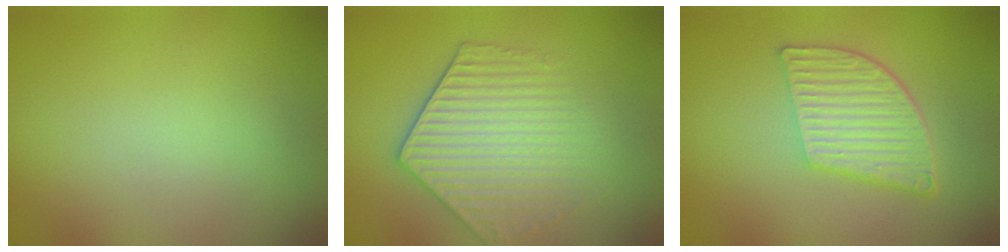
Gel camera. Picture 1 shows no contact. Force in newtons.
{"total": 4.4, "press": 3.7, "slide": 2.4}
{"total": 5.5, "press": 3.8, "slide": 4.0}